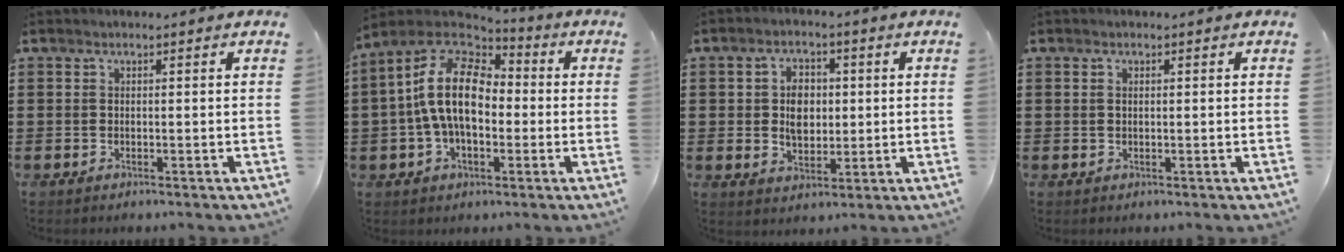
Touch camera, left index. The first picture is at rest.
{"total": 13.5, "force": [0.5, 7.6, 11.1], "torque": [-0.263, -0.004, -0.003]}
{"total": 5.3, "force": [0.5, 3.6, 3.9], "torque": [-0.068, 0.009, 0.002]}
{"total": 0.8, "force": [0.2, 0.4, 0.6], "torque": [-0.014, 0.003, 0.003]}